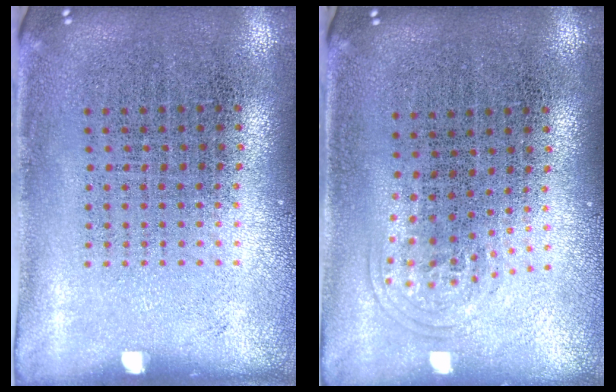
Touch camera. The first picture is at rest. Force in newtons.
{"total": 1.1, "press": 0.7, "slide": 0.7}